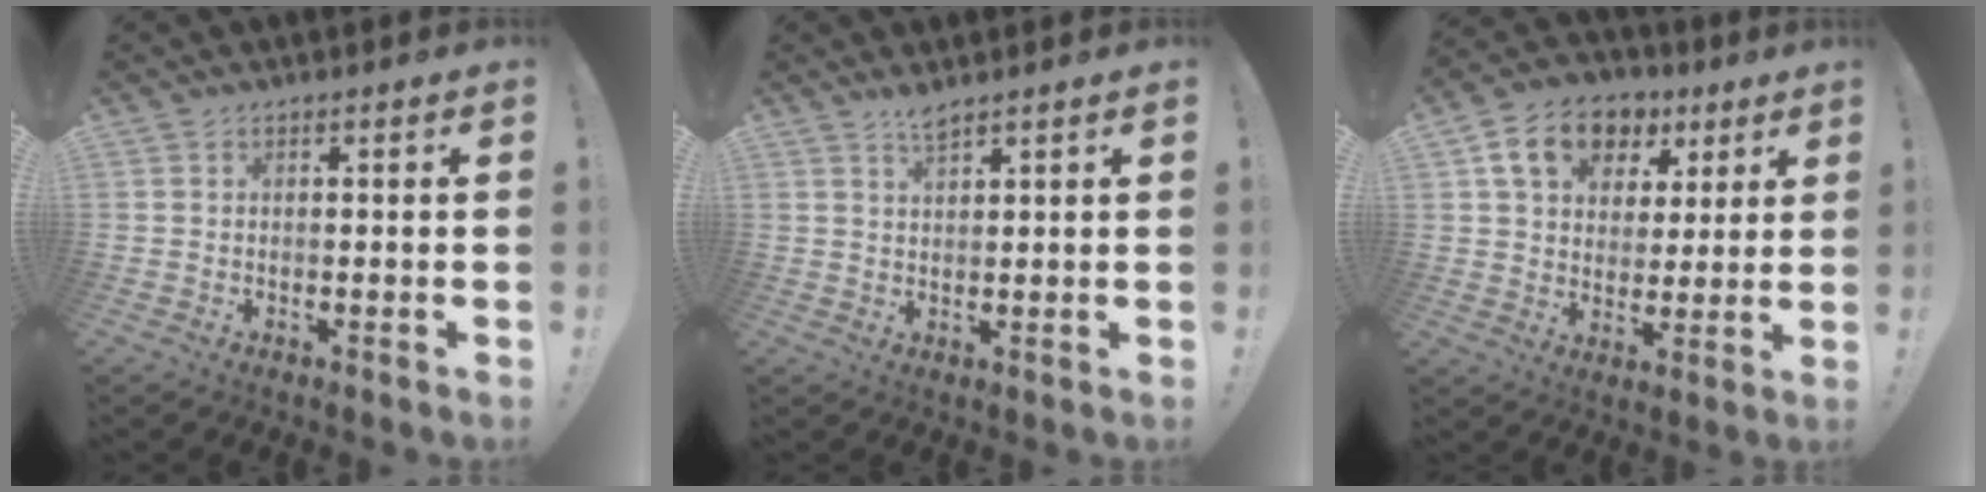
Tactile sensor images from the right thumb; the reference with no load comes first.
{"total": 3.3, "force": [2.8, 0.4, 1.7], "torque": [-0.021, -0.018, 0.048]}
{"total": 14.6, "force": [7.0, 10.5, 7.3], "torque": [-0.111, -0.024, 0.133]}